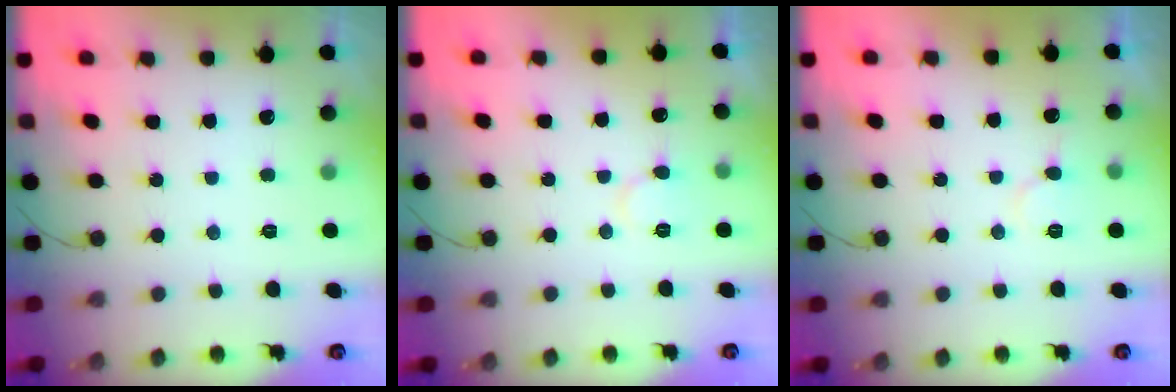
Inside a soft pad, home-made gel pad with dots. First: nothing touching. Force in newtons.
{"total": 6.4, "press": 6.4, "slide": 0.2}
{"total": 6.8, "press": 6.7, "slide": 0.7}